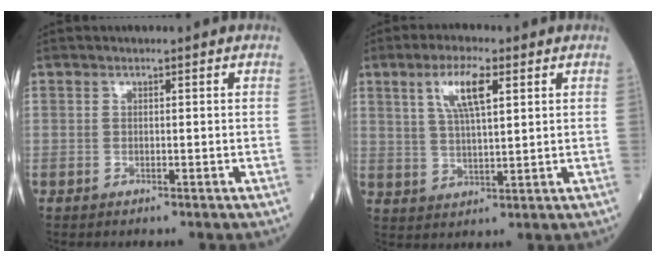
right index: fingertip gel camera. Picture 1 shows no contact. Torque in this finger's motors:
{"motor_torque": [0.12, 0.26, 0.16, 0.06]}